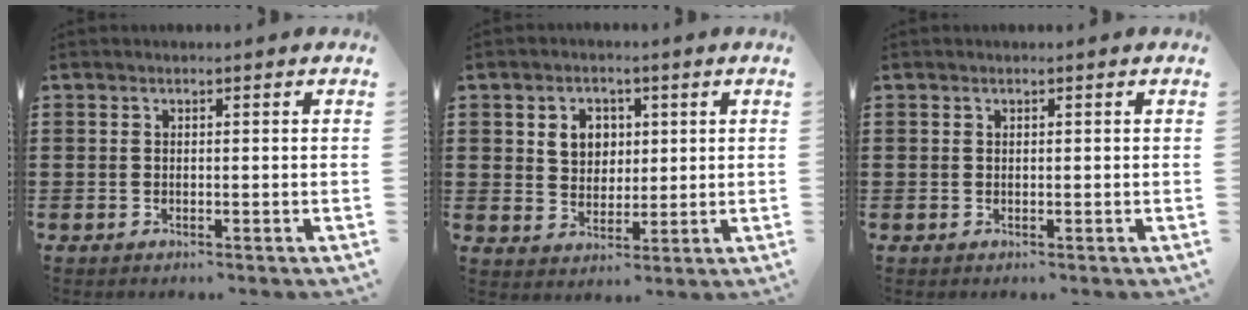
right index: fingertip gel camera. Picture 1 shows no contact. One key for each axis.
{"total": 4.8, "fx": 1.5, "fy": 4.0, "fz": 2.1, "tx": -0.049, "ty": 0.012, "tz": 0.022}
{"total": 0.0}